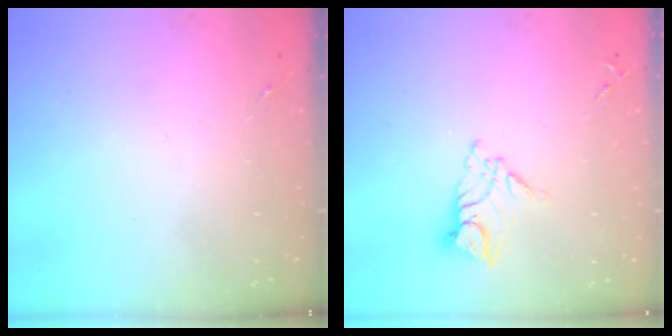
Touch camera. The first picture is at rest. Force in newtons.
{"total": 9.7, "press": 9.6, "slide": 0.9}